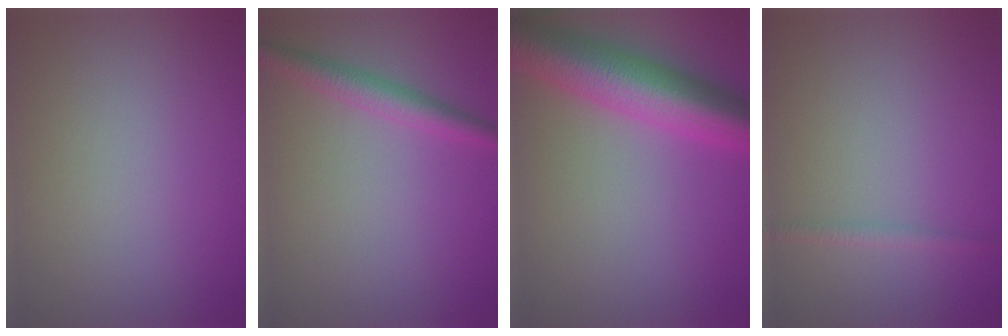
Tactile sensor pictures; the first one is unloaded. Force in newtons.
{"total": 2.8, "press": 2.8, "slide": 0.1}
{"total": 9.0, "press": 9.0, "slide": 0.2}
{"total": 1.1, "press": 1.1, "slide": 0.1}